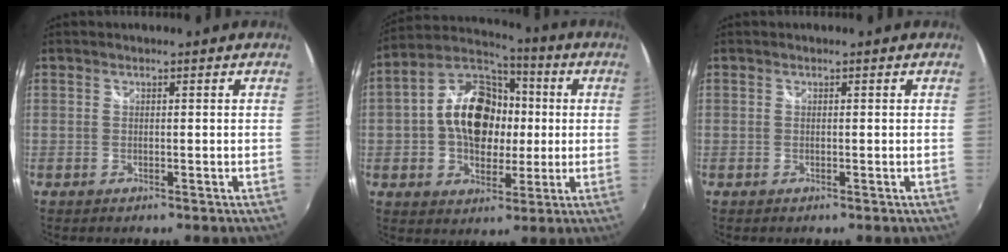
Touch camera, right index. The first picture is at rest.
{"total": 15.7, "force": [0.4, 10.9, 11.3], "torque": [-0.220, 0.034, 0.005]}
{"total": 0.0}